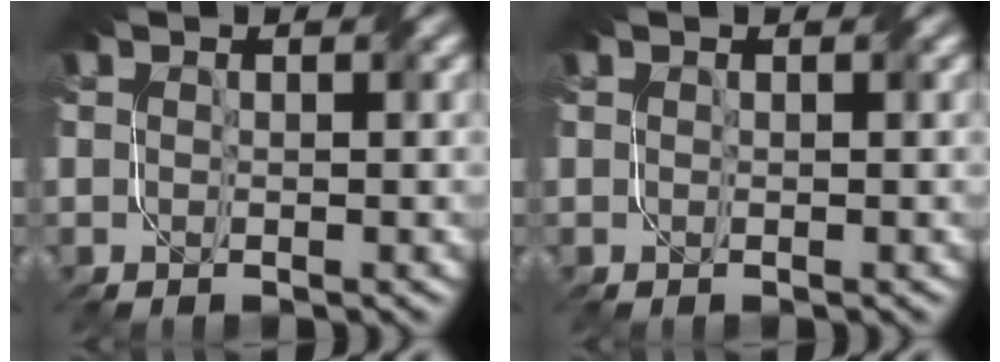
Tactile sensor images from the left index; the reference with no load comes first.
{"total": 0.0}